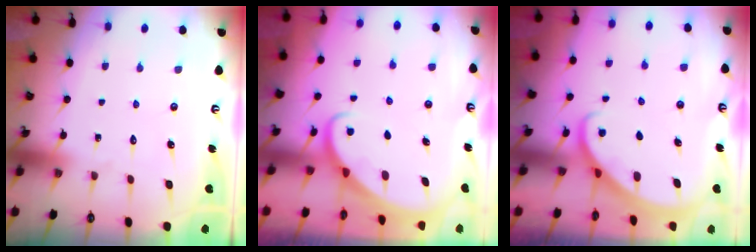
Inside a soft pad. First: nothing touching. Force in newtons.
{"total": 2.2, "press": 2.2, "slide": 0.2}
{"total": 2.1, "press": 2.1, "slide": 0.2}